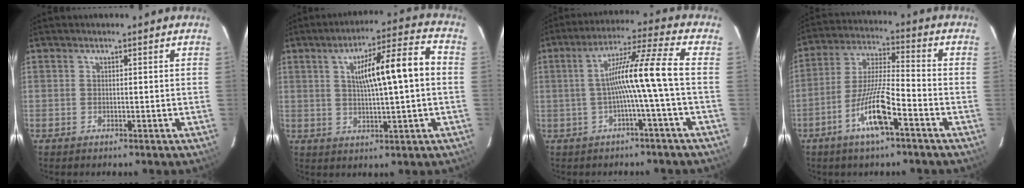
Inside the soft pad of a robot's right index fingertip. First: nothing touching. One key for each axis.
{"total": 11.9, "fx": 1.4, "fy": 1.0, "fz": 11.8, "tx": -0.186, "ty": 0.025, "tz": 0.022}
{"total": 9.6, "fx": -1.1, "fy": -2.1, "fz": 9.3, "tx": -0.163, "ty": 0.022, "tz": -0.017}
{"total": 10.9, "fx": -5.3, "fy": 1.1, "fz": 9.5, "tx": -0.185, "ty": -0.003, "tz": -0.102}